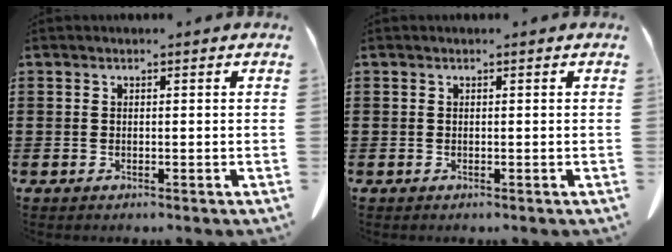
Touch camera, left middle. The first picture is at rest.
{"total": 0.0}